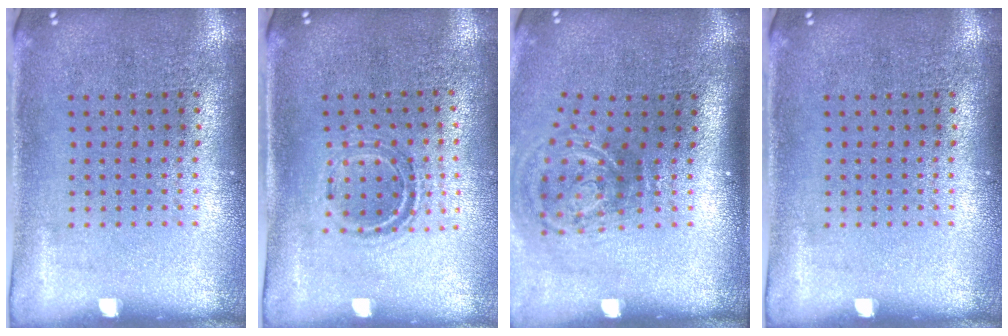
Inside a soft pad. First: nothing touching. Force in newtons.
{"total": 1.0, "press": 0.9, "slide": 0.3}
{"total": 2.1, "press": 1.2, "slide": 1.7}
{"total": 0.0}